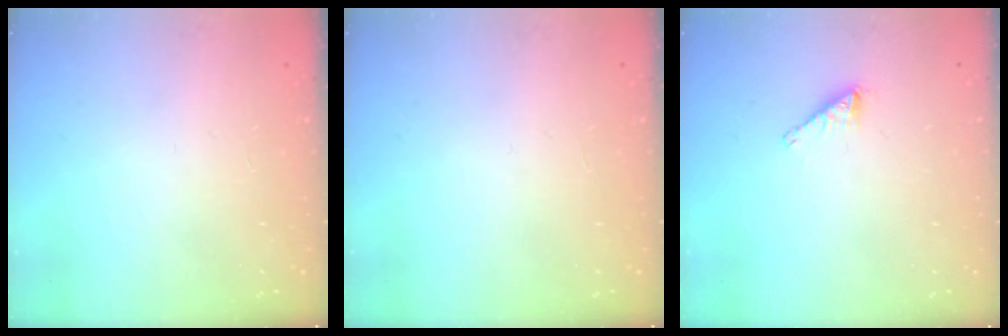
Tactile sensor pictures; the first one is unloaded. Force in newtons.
{"total": 0.0}
{"total": 1.6, "press": 1.6, "slide": 0.2}